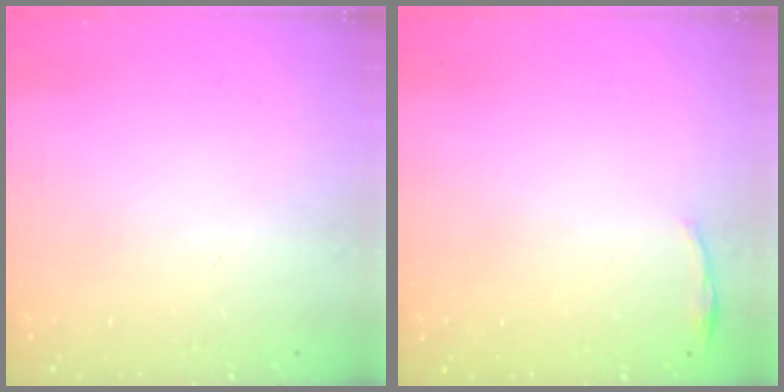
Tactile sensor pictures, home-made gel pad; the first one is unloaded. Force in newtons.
{"total": 3.6, "press": 3.5, "slide": 0.7}